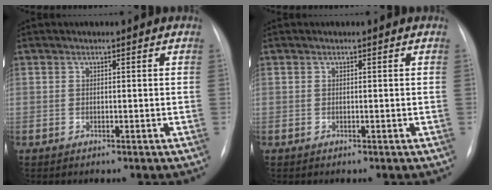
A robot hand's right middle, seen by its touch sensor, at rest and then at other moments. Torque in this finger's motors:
{"motor_torque": [-0.12, -0.12, 0.00, 0.00]}